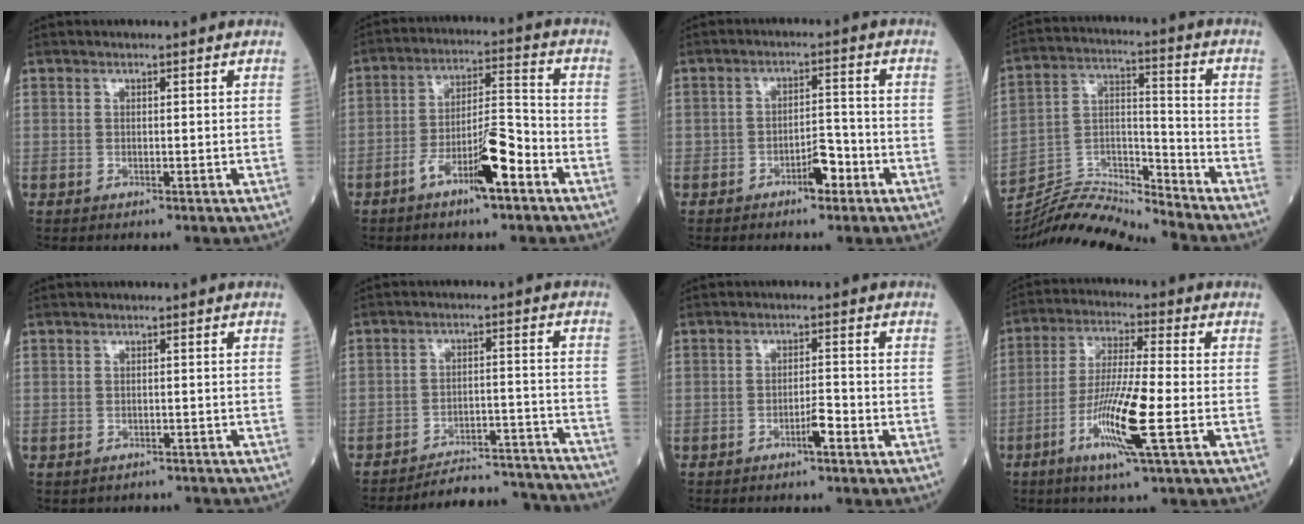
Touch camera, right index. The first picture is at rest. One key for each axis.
{"total": 9.6, "fx": -5.1, "fy": 1.5, "fz": 8.0, "tx": -0.144, "ty": 0.008, "tz": -0.088}
{"total": 4.0, "fx": -2.4, "fy": 1.5, "fz": 2.8, "tx": -0.039, "ty": 0.008, "tz": -0.040}
{"total": 13.0, "fx": -12.9, "fy": -1.1, "fz": 1.2, "tx": -0.024, "ty": 0.037, "tz": -0.240}
{"total": 3.3, "fx": -2.8, "fy": 1.7, "fz": -0.2, "tx": 0.000, "ty": 0.009, "tz": -0.040}
{"total": 16.0, "fx": -15.9, "fy": 1.3, "fz": 1.7, "tx": -0.002, "ty": 0.030, "tz": -0.206}
{"total": 2.6, "fx": -1.6, "fy": 0.2, "fz": 2.0, "tx": -0.031, "ty": 0.001, "tz": -0.028}
{"total": 11.3, "fx": -4.0, "fy": -0.2, "fz": 10.6, "tx": -0.208, "ty": -0.016, "tz": -0.080}